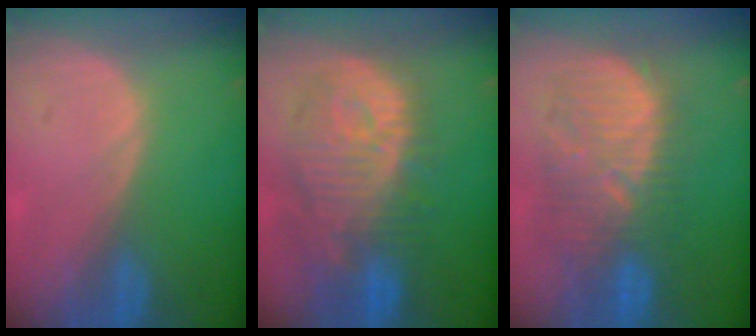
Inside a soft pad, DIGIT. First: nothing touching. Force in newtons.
{"total": 12.2, "press": 11.0, "slide": 5.2}
{"total": 10.6, "press": 10.4, "slide": 2.3}